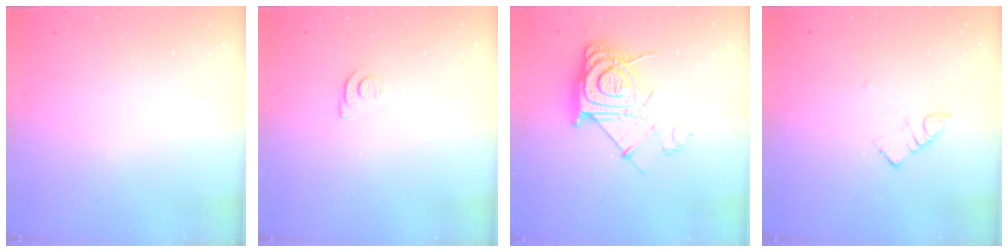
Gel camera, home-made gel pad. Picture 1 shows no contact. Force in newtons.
{"total": 7.4, "press": 7.4, "slide": 0.5}
{"total": 13.0, "press": 13.0, "slide": 0.8}
{"total": 4.1, "press": 4.0, "slide": 0.5}